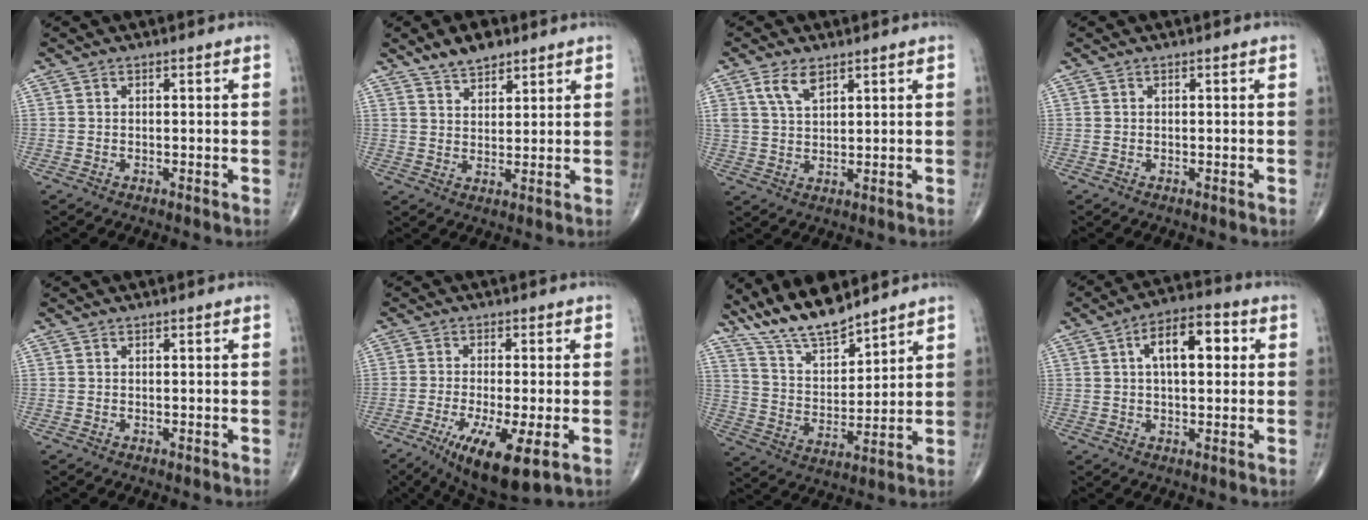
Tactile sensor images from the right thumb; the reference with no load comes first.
{"total": 6.2, "force": [4.6, 2.8, 3.0], "torque": [-0.033, -0.020, 0.083]}
{"total": 5.0, "force": [3.0, 2.4, 3.3], "torque": [-0.057, -0.013, 0.062]}
{"total": 0.0}
{"total": 0.0}
{"total": 11.9, "force": [-4.8, 3.0, 10.5], "torque": [-0.182, -0.019, -0.071]}
{"total": 12.6, "force": [11.1, 2.9, 5.3], "torque": [-0.080, -0.059, 0.214]}
{"total": 12.5, "force": [3.1, 6.0, 10.5], "torque": [-0.152, 0.020, 0.042]}